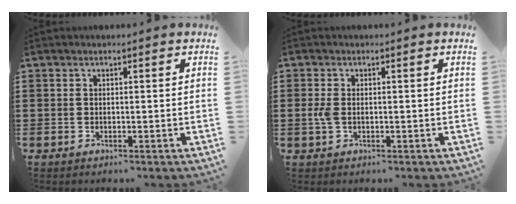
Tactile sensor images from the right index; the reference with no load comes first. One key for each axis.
{"total": 2.3, "fx": -0.1, "fy": 1.3, "fz": 1.8, "tx": -0.059, "ty": -0.004, "tz": -0.010}